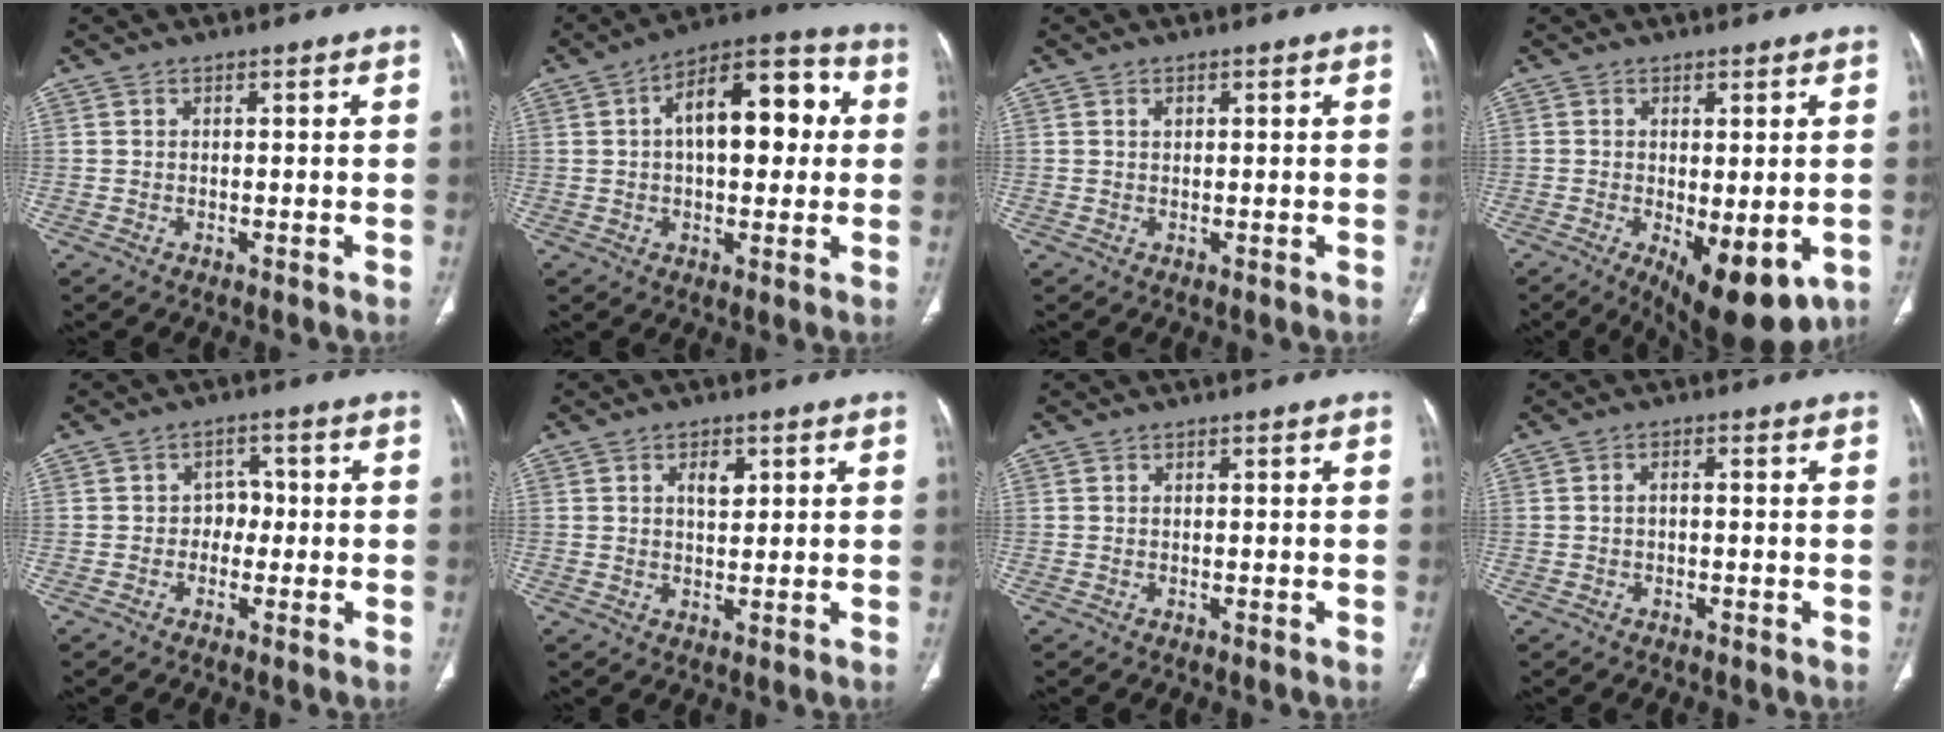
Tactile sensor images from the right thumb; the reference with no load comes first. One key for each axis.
{"total": 16.1, "fx": 2.7, "fy": 8.1, "fz": 13.6, "tx": -0.176, "ty": 0.034, "tz": 0.035}
{"total": 0.8, "fx": 0.4, "fy": 0.5, "fz": 0.5, "tx": -0.005, "ty": 0.001, "tz": 0.006}
{"total": 12.1, "fx": -4.2, "fy": 5.1, "fz": 10.2, "tx": -0.135, "ty": -0.016, "tz": -0.048}
{"total": 3.2, "fx": -0.5, "fy": 2.7, "fz": 1.7, "tx": 0.005, "ty": 0.012, "tz": -0.018}
{"total": 3.4, "fx": 1.3, "fy": 2.0, "fz": 2.5, "tx": -0.030, "ty": -0.006, "tz": 0.021}
{"total": 0.0}
{"total": 1.1, "fx": -0.2, "fy": 0.6, "fz": 1.0, "tx": -0.016, "ty": 0.005, "tz": -0.006}